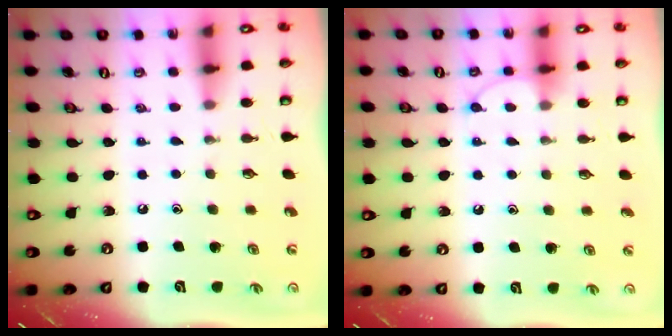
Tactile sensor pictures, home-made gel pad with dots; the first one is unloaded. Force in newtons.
{"total": 5.8, "press": 5.8, "slide": 0.6}